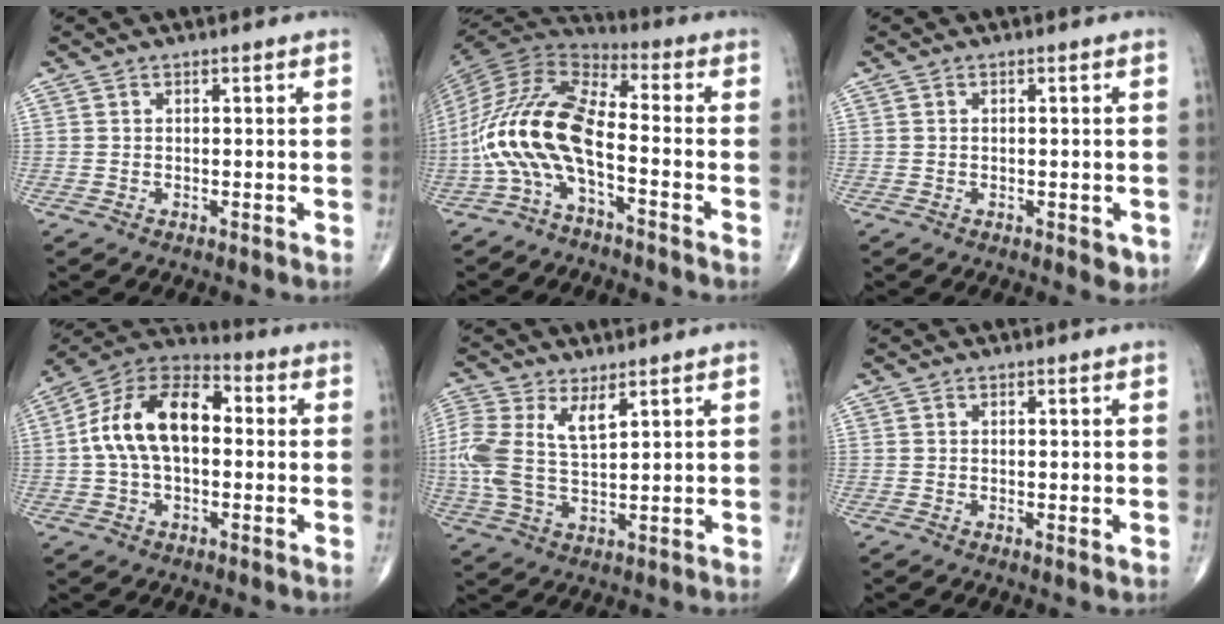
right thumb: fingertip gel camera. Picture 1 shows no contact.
{"total": 15.3, "force": [-4.7, 5.6, 13.5], "torque": [-0.291, 0.064, -0.102]}
{"total": 2.5, "force": [-0.7, 1.2, 2.1], "torque": [-0.015, -0.003, -0.007]}
{"total": 15.5, "force": [0.9, 9.1, 12.5], "torque": [-0.217, 0.040, 0.003]}
{"total": 9.7, "force": [3.4, 4.2, 8.1], "torque": [-0.195, 0.002, 0.073]}
{"total": 0.9, "force": [0.0, 0.2, 0.8], "torque": [-0.018, -0.005, -0.001]}